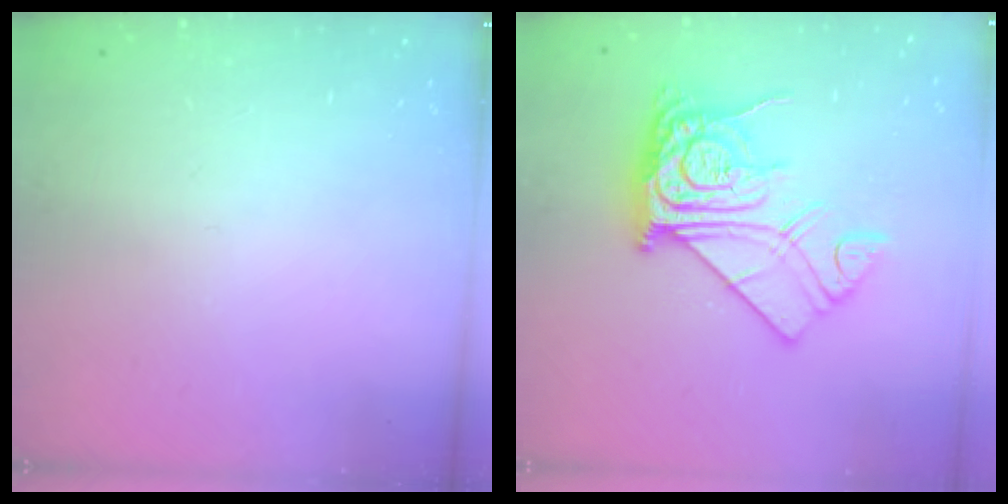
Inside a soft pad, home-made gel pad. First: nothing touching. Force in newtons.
{"total": 15.7, "press": 15.6, "slide": 1.6}